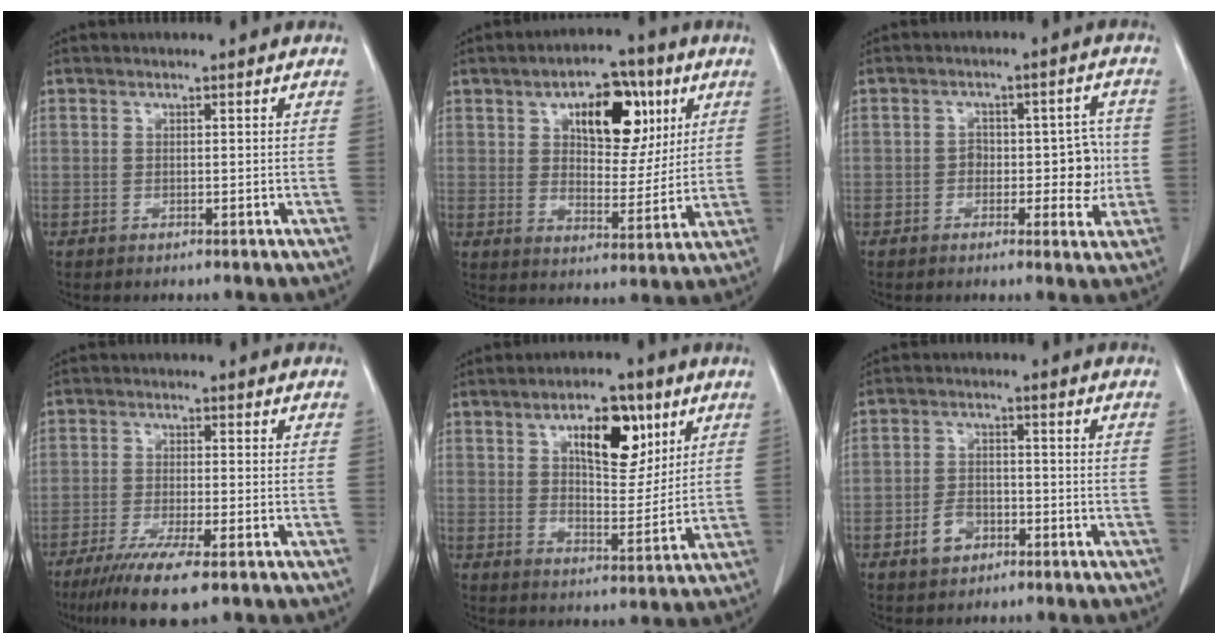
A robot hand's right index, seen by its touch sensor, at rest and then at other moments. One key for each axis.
{"total": 12.6, "fx": 5.3, "fy": 6.2, "fz": 9.7, "tx": -0.140, "ty": 0.019, "tz": 0.088}
{"total": 6.5, "fx": -0.9, "fy": 3.5, "fz": 5.4, "tx": -0.057, "ty": 0.019, "tz": -0.009}
{"total": 8.2, "fx": -5.2, "fy": 0.6, "fz": 6.3, "tx": -0.110, "ty": -0.022, "tz": -0.084}
{"total": 10.7, "fx": 5.0, "fy": 4.4, "fz": 8.3, "tx": -0.130, "ty": 0.007, "tz": 0.084}
{"total": 4.2, "fx": -2.2, "fy": 2.8, "fz": 2.2, "tx": -0.040, "ty": 0.007, "tz": -0.035}